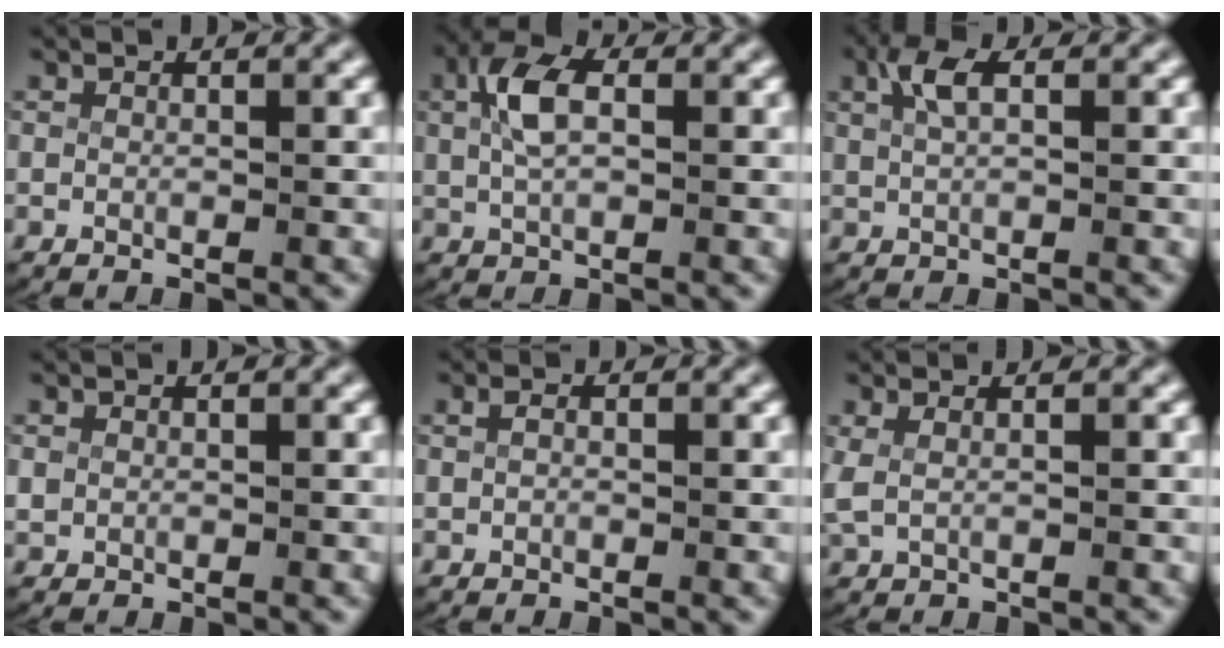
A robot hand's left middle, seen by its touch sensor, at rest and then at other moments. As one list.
[{"total": 3.8, "force": [0.7, 1.9, 3.2], "torque": [-0.078, -0.001, 0.017]}, {"total": 2.4, "force": [1.1, 0.8, 2.0], "torque": [-0.046, 0.002, 0.023]}, {"total": 0.7, "force": [0.1, 0.7, 0.3], "torque": [-0.016, -0.006, 0.008]}, {"total": 0.6, "force": [0.1, 0.3, 0.5], "torque": [-0.017, -0.007, 0.008]}, {"total": 1.7, "force": [0.5, 1.0, 1.3], "torque": [-0.043, -0.001, 0.015]}]